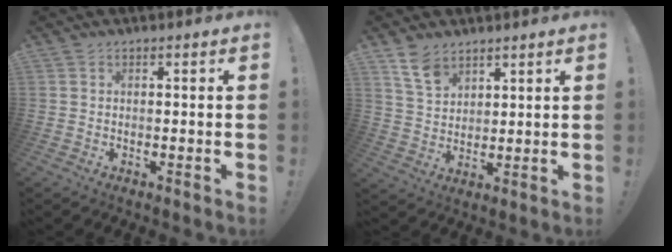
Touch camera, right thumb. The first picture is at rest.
{"total": 7.9, "force": [5.7, 4.3, 3.4], "torque": [-0.064, -0.030, 0.110]}